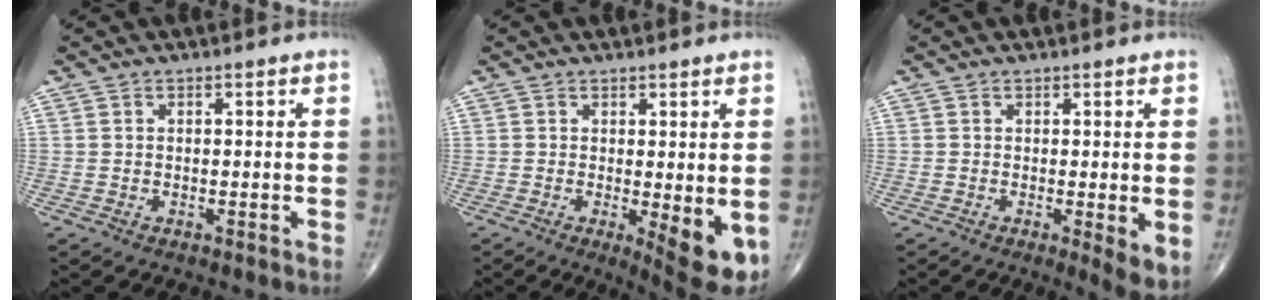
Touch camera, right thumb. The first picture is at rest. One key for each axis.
{"total": 7.1, "fx": -0.9, "fy": 2.1, "fz": 6.8, "tx": -0.087, "ty": -0.019, "tz": -0.007}
{"total": 4.3, "fx": -0.1, "fy": 1.0, "fz": 4.2, "tx": -0.060, "ty": -0.014, "tz": -0.003}